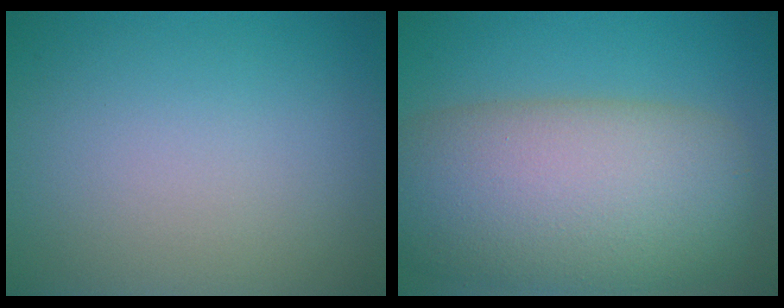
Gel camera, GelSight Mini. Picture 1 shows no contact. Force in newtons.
{"total": 12.4, "press": 12.4, "slide": 0.7}